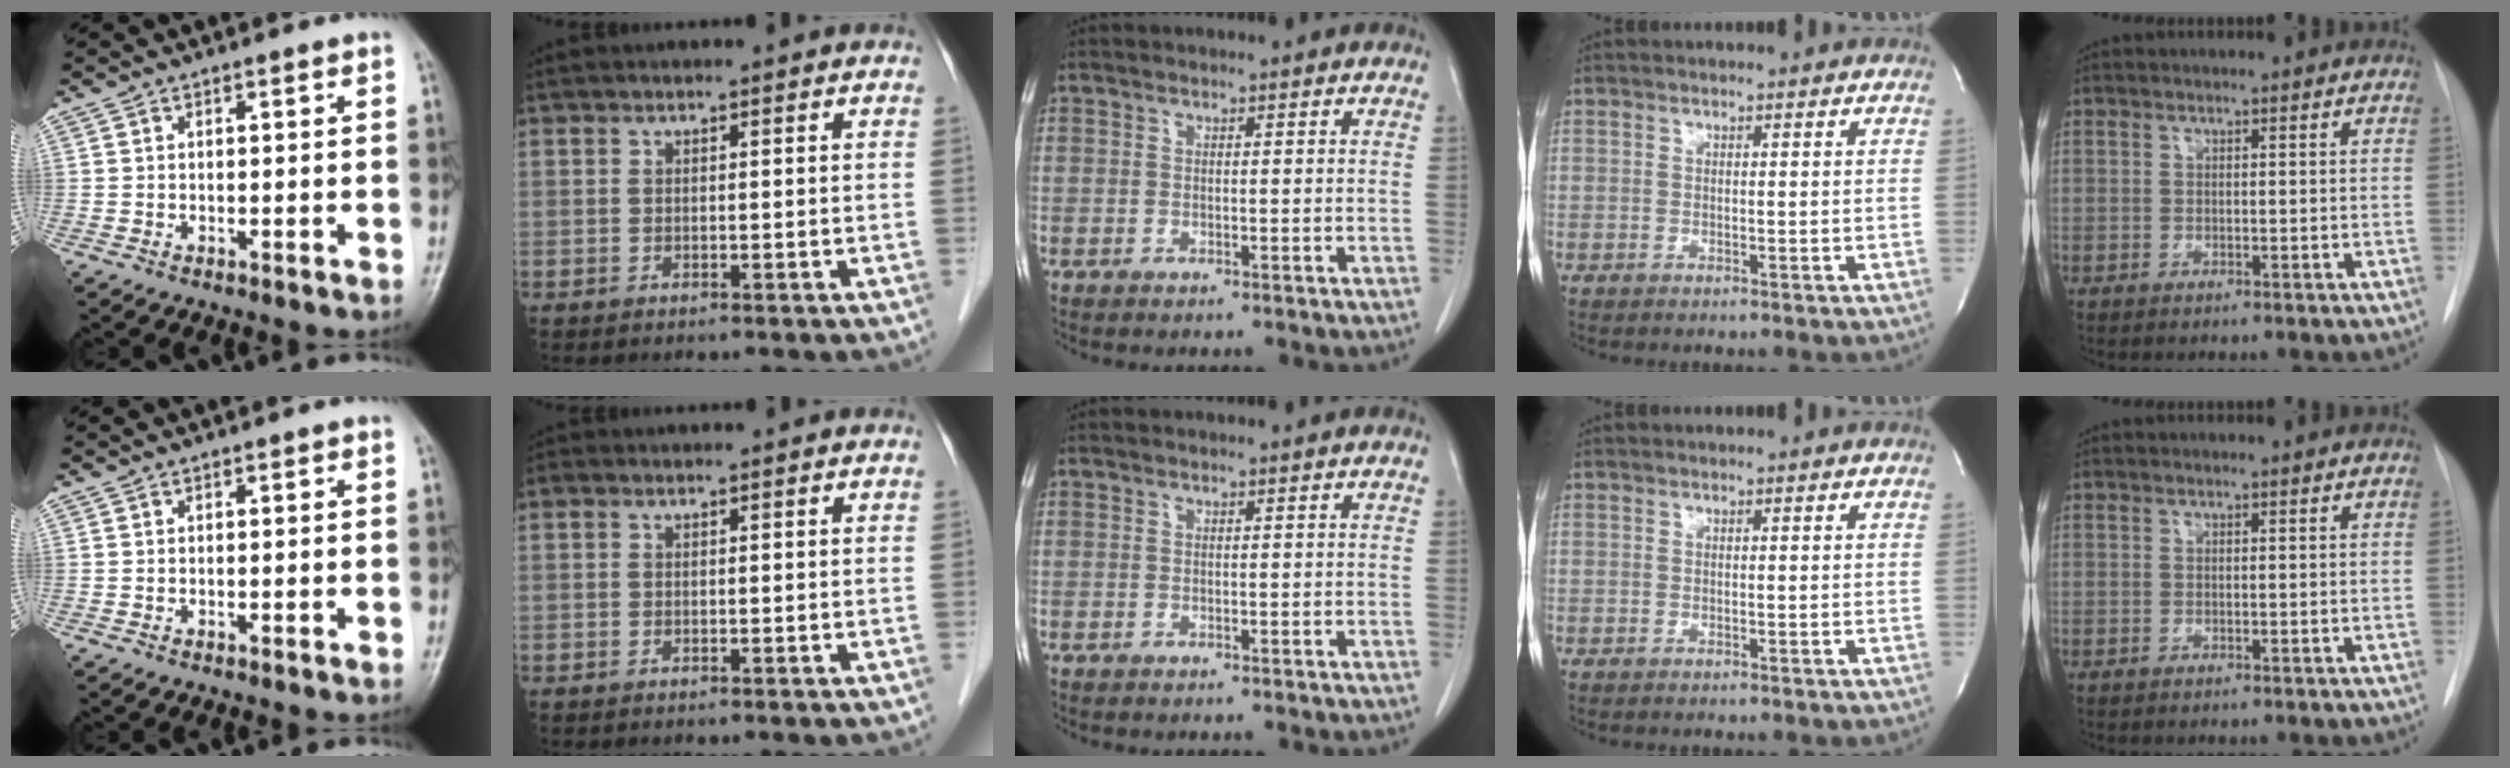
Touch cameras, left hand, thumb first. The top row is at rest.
{}